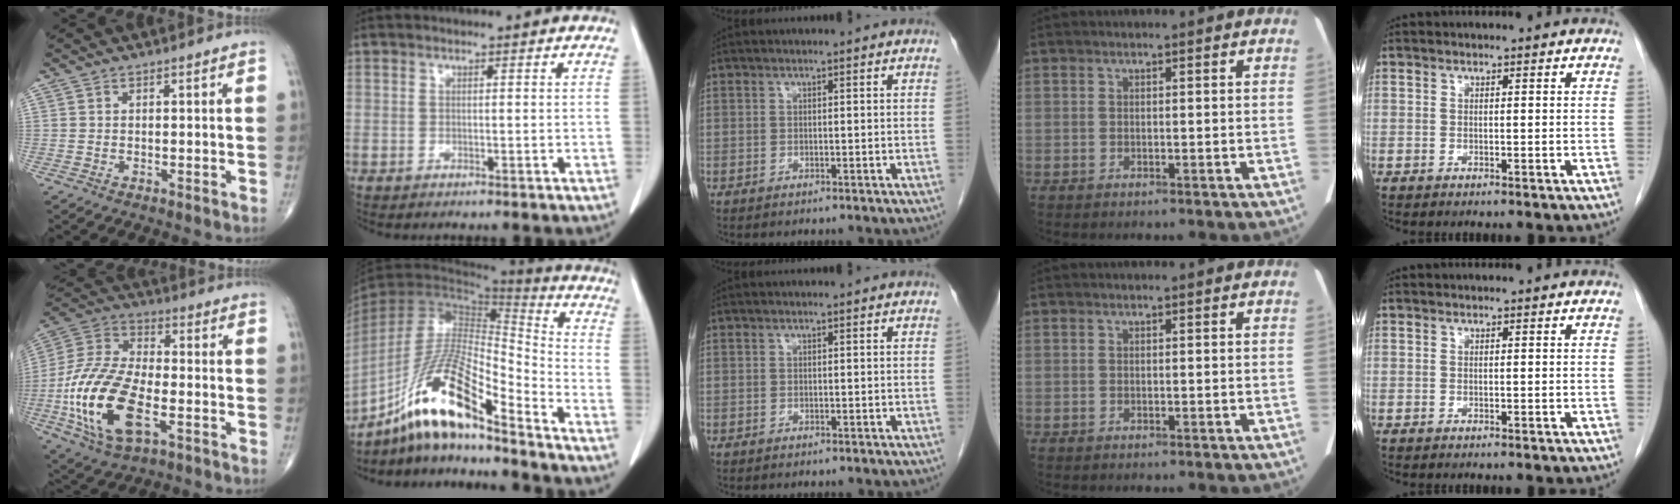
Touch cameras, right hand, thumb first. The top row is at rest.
{"thumb": {"total": 20.7, "force": [-5.9, 10.2, 17.0], "torque": [-0.350, 0.017, -0.106]}, "index": {"total": 17.8, "force": [-12.7, 2.1, 12.3], "torque": [-0.244, -0.004, -0.233]}}